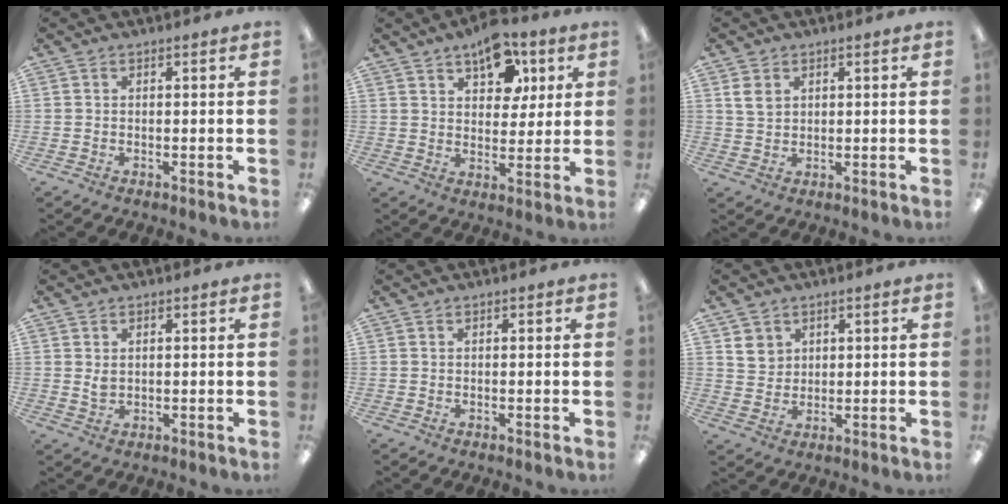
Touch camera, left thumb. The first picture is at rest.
{"total": 11.2, "force": [6.8, 6.5, 6.1], "torque": [-0.074, -0.024, 0.117]}
{"total": 3.8, "force": [1.7, 2.8, 2.0], "torque": [-0.035, 0.002, 0.031]}
{"total": 2.0, "force": [0.8, 1.3, 1.3], "torque": [-0.021, 0.000, 0.013]}
{"total": 0.0}
{"total": 4.9, "force": [2.7, 4.1, 0.7], "torque": [-0.006, -0.007, 0.047]}